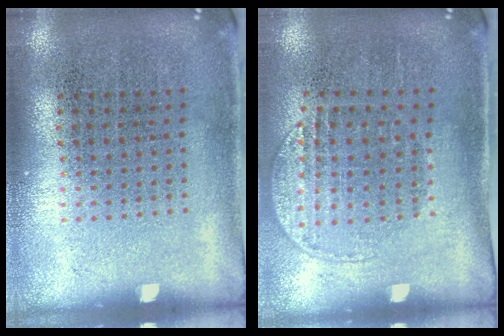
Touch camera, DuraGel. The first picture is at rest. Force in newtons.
{"total": 1.3, "press": 1.1, "slide": 0.7}